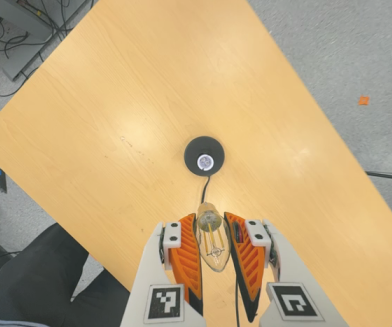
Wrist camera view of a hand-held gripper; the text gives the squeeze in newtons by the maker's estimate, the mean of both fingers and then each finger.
{"total": 22.8, "left": 24.5, "right": 21.1}